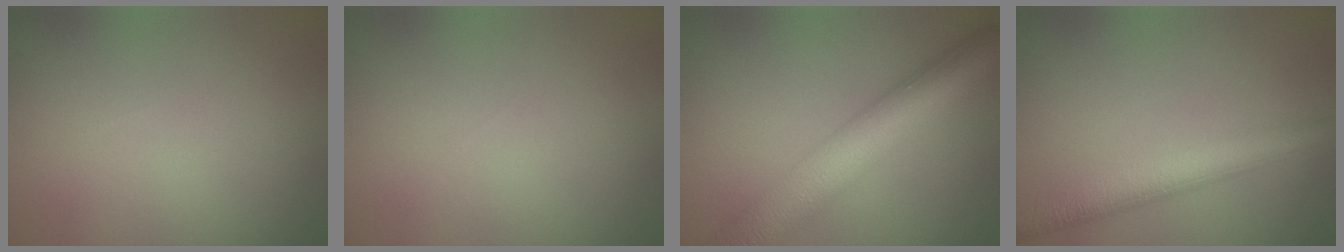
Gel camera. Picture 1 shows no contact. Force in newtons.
{"total": 0.0}
{"total": 8.5, "press": 8.5, "slide": 0.3}
{"total": 5.1, "press": 5.1, "slide": 0.1}